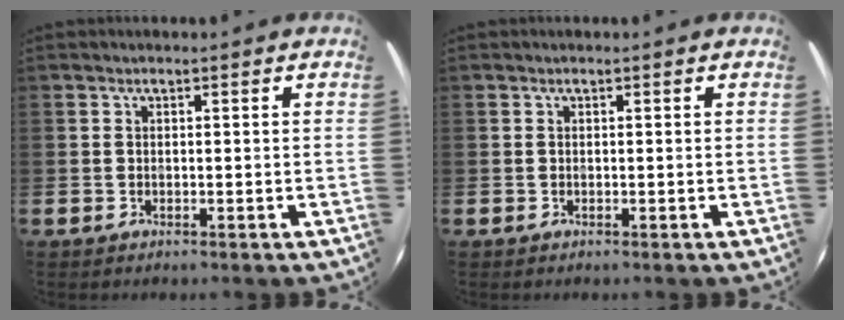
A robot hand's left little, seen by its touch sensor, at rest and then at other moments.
{"total": 0.0}